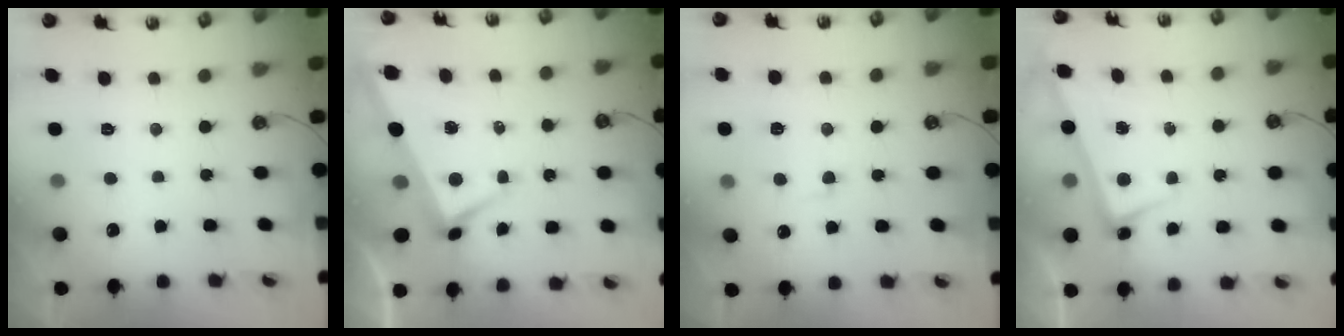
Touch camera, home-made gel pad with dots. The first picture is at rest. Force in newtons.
{"total": 1.6, "press": 1.3, "slide": 0.9}
{"total": 2.2, "press": 1.7, "slide": 1.4}
{"total": 2.7, "press": 2.5, "slide": 0.9}